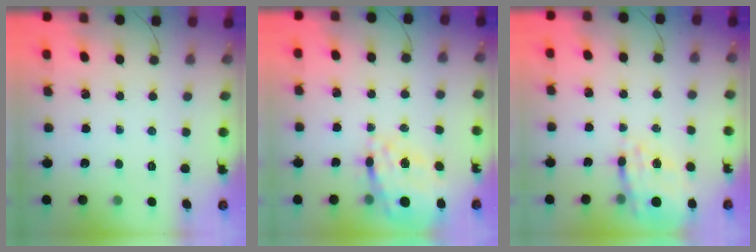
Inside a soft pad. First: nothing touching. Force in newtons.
{"total": 18.6, "press": 18.2, "slide": 3.7}
{"total": 15.8, "press": 15.5, "slide": 3.2}